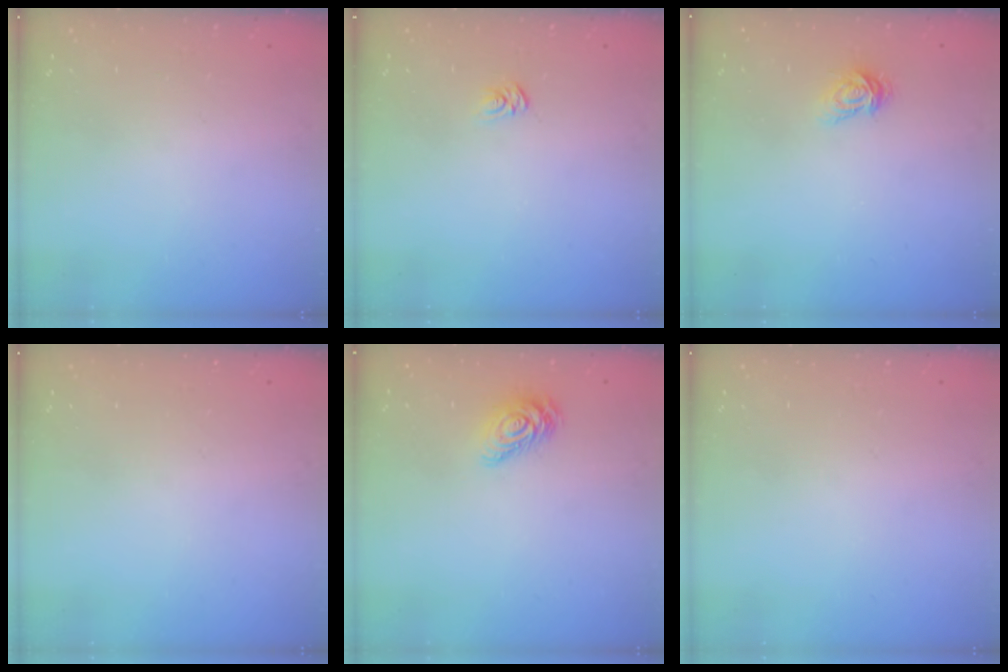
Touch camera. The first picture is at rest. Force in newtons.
{"total": 2.6, "press": 2.6, "slide": 0.3}
{"total": 3.4, "press": 3.4, "slide": 0.4}
{"total": 0.0}
{"total": 9.4, "press": 9.4, "slide": 0.6}
{"total": 0.0}